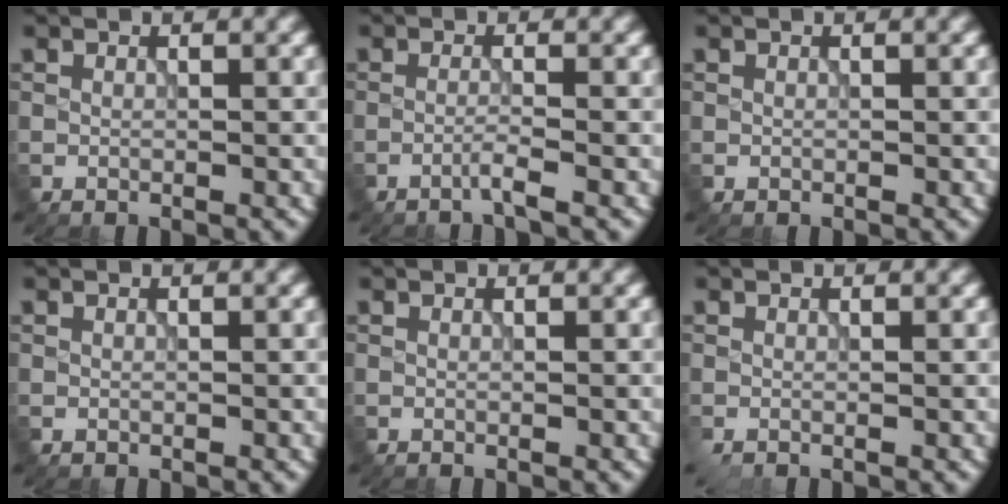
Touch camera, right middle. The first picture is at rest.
{"total": 1.2, "force": [-0.9, -0.1, 0.8], "torque": [-0.008, 0.005, -0.026]}
{"total": 0.0}
{"total": 0.0}
{"total": 0.0}
{"total": 0.6, "force": [-0.2, 0.2, 0.6], "torque": [-0.015, -0.004, -0.003]}